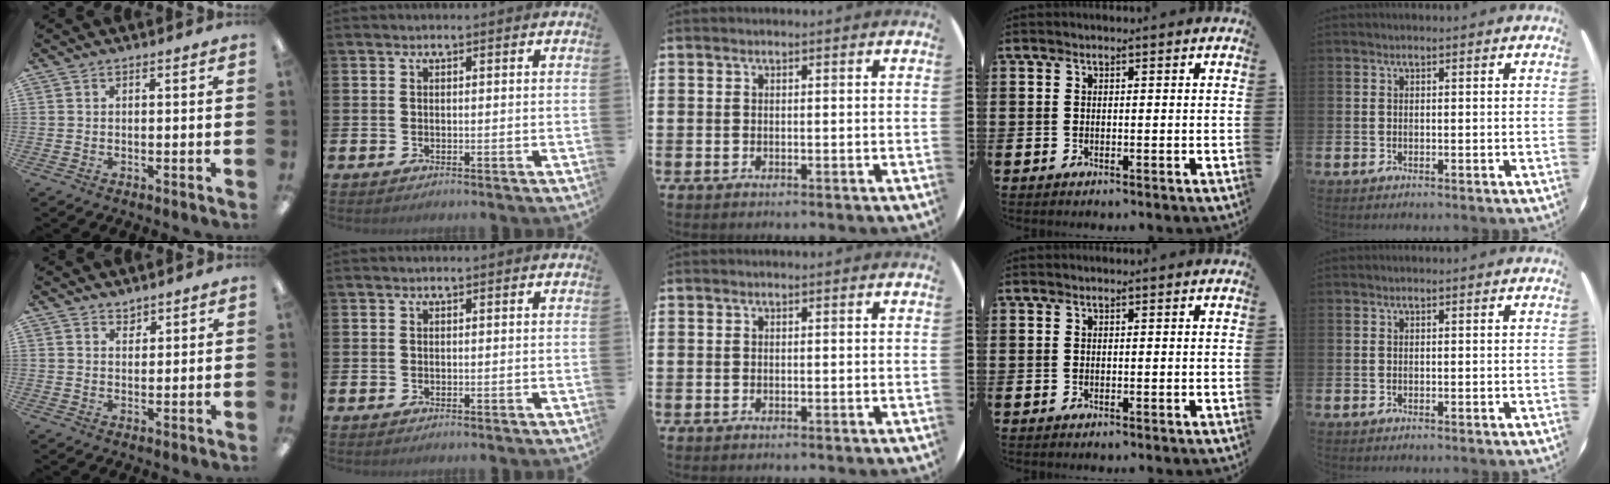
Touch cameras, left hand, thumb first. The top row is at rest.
{"thumb": {"total": 2.5, "force": [2.3, 1.1, 0.1], "torque": [0.012, -0.015, 0.040]}}